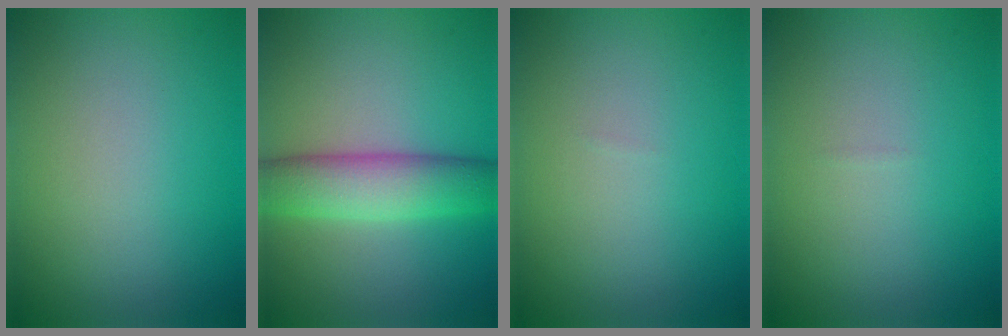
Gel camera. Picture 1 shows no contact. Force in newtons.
{"total": 5.7, "press": 5.7, "slide": 0.2}
{"total": 0.0}
{"total": 0.0}